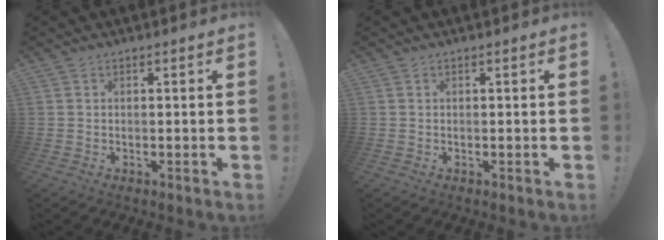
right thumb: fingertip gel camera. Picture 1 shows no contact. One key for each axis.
{"total": 0.0}